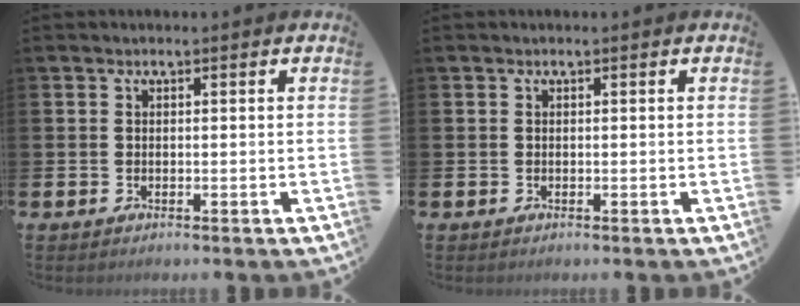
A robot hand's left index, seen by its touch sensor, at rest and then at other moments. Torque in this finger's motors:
{"motor_torque": [0.00, 0.00, -0.02, 0.00]}